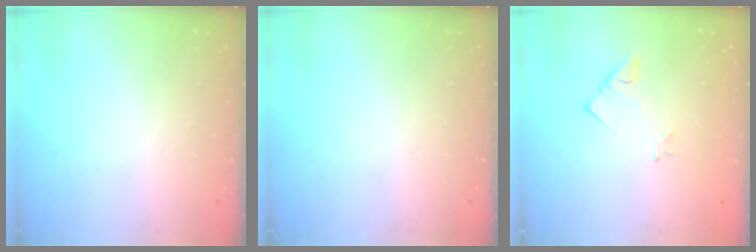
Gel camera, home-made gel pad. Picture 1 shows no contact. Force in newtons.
{"total": 0.0}
{"total": 3.2, "press": 3.2, "slide": 0.4}